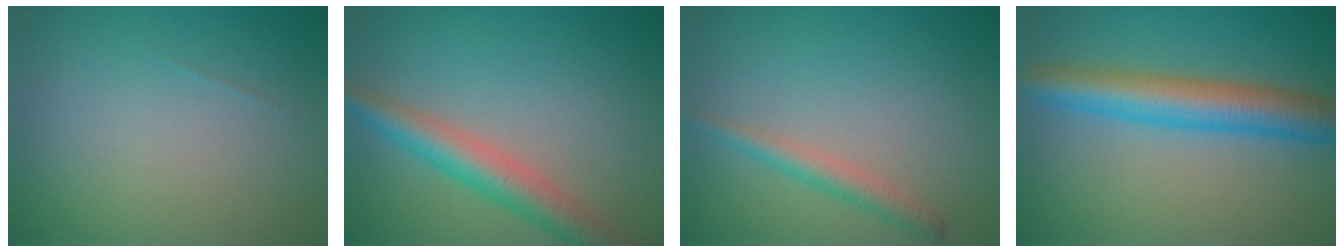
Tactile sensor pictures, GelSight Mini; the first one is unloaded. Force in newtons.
{"total": 5.0, "press": 5.0, "slide": 0.2}
{"total": 2.2, "press": 2.2, "slide": 0.0}
{"total": 6.5, "press": 6.5, "slide": 0.1}